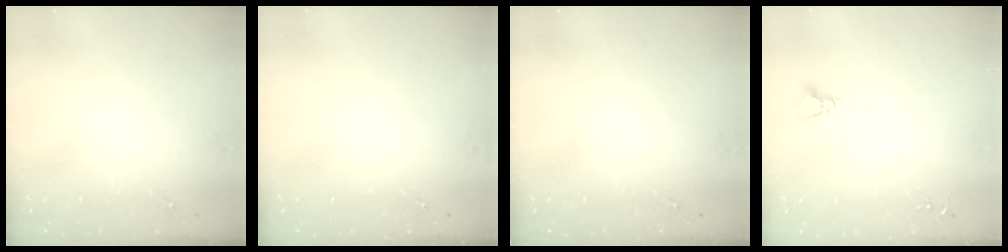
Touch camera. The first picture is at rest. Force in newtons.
{"total": 0.0}
{"total": 0.0}
{"total": 3.1, "press": 3.1, "slide": 0.1}